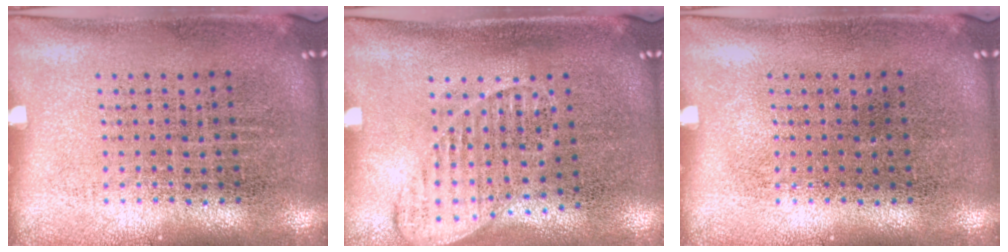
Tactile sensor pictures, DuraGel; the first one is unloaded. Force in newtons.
{"total": 1.3, "press": 1.2, "slide": 0.5}
{"total": 0.0}